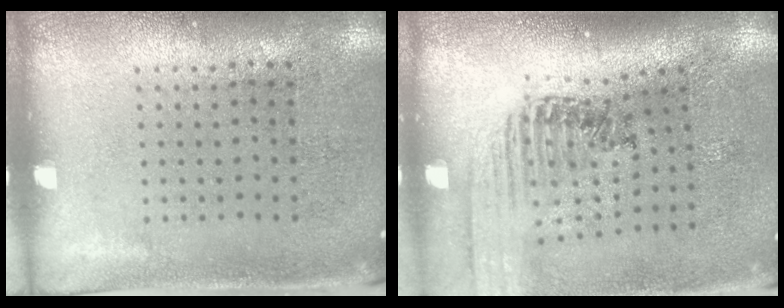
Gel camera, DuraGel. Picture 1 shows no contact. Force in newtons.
{"total": 1.5, "press": 1.4, "slide": 0.3}